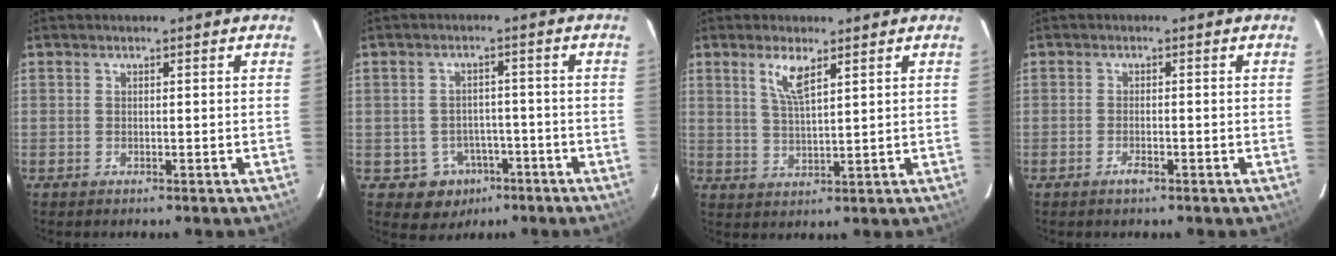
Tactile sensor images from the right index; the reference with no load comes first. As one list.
[{"total": 6.4, "force": [-3.3, 5.4, 0.7], "torque": [-0.024, 0.028, -0.029]}, {"total": 4.9, "force": [2.8, 1.2, 3.9], "torque": [-0.077, -0.001, 0.058]}, {"total": 1.7, "force": [-1.1, 0.6, 1.2], "torque": [-0.025, 0.000, -0.020]}]